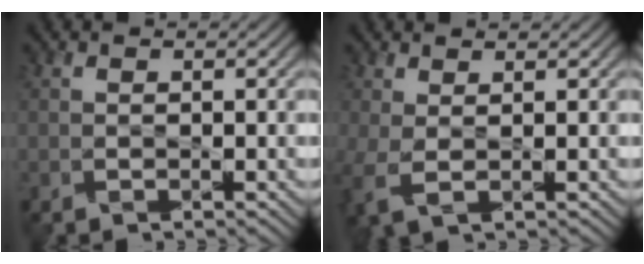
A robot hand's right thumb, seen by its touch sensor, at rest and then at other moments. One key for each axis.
{"total": 2.8, "fx": 0.3, "fy": 0.9, "fz": 2.6, "tx": -0.073, "ty": -0.001, "tz": 0.002}